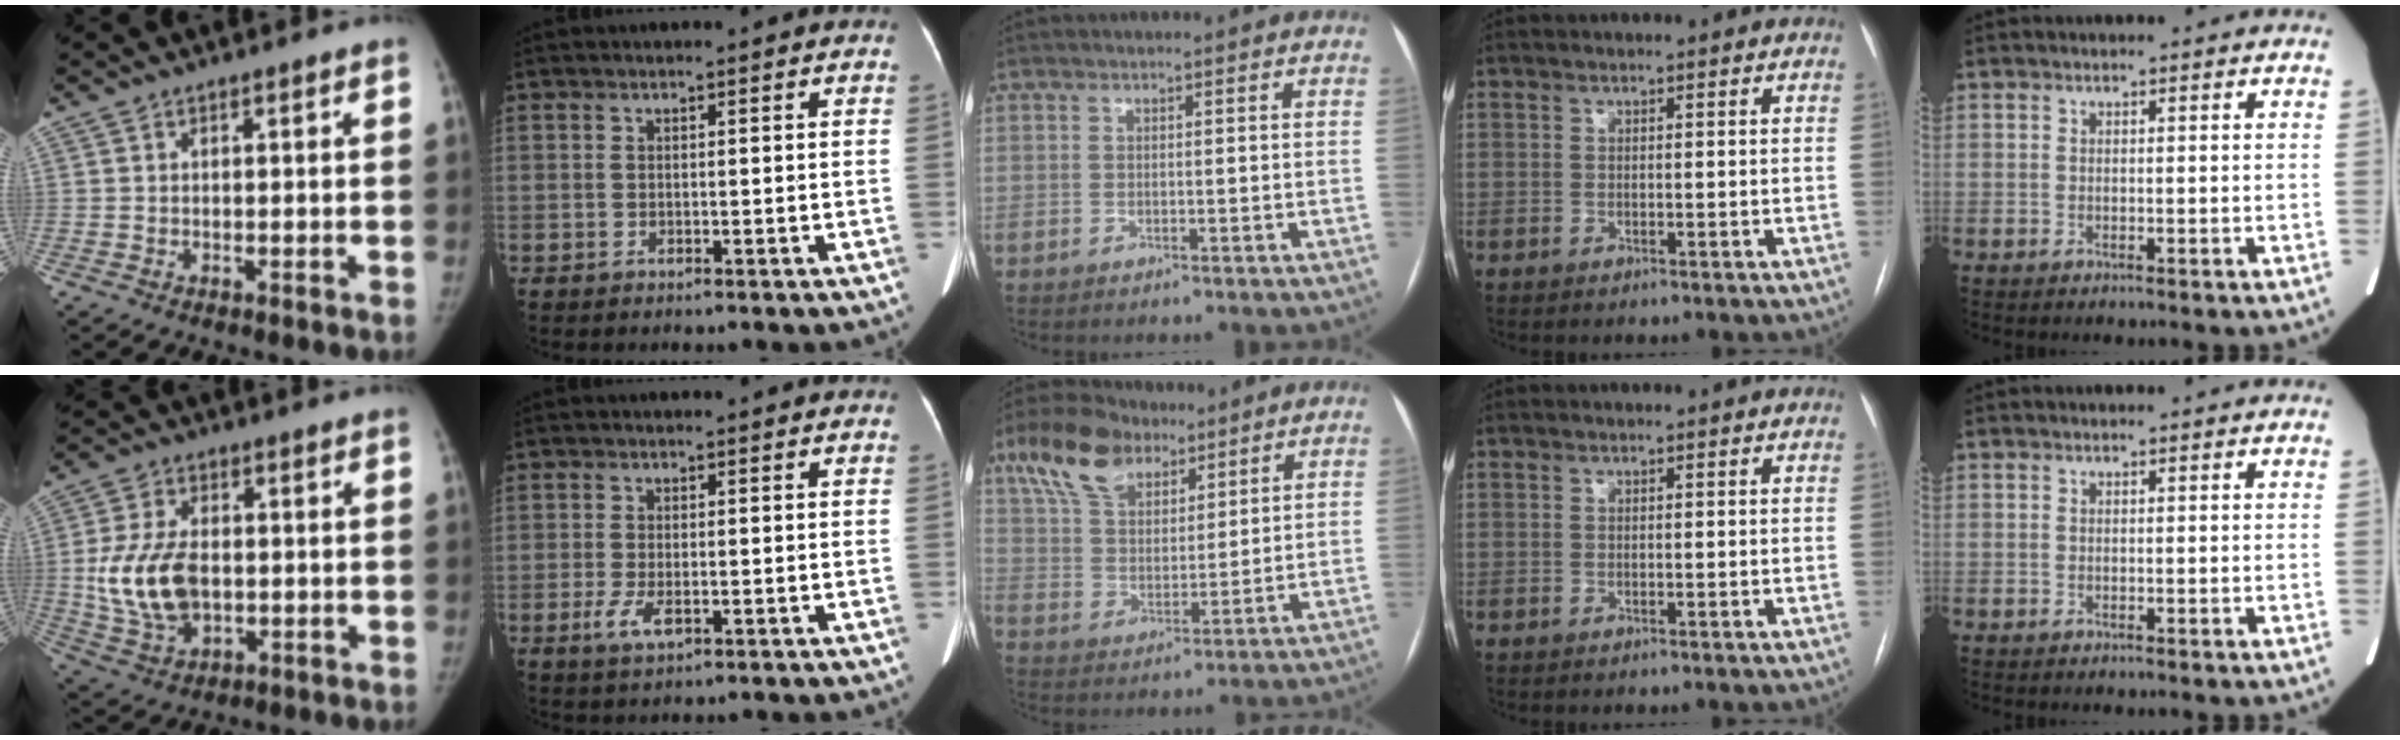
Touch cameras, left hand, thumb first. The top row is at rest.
{"thumb": {"total": 12.8, "force": [-0.3, 8.1, 9.9], "torque": [-0.188, -0.003, 0.005]}, "index": {"total": 3.3, "force": [-1.2, 1.2, 2.8], "torque": [-0.066, -0.007, -0.017]}, "middle": {"total": 11.9, "force": [7.6, 6.5, 6.4], "torque": [-0.136, 0.034, 0.141]}}